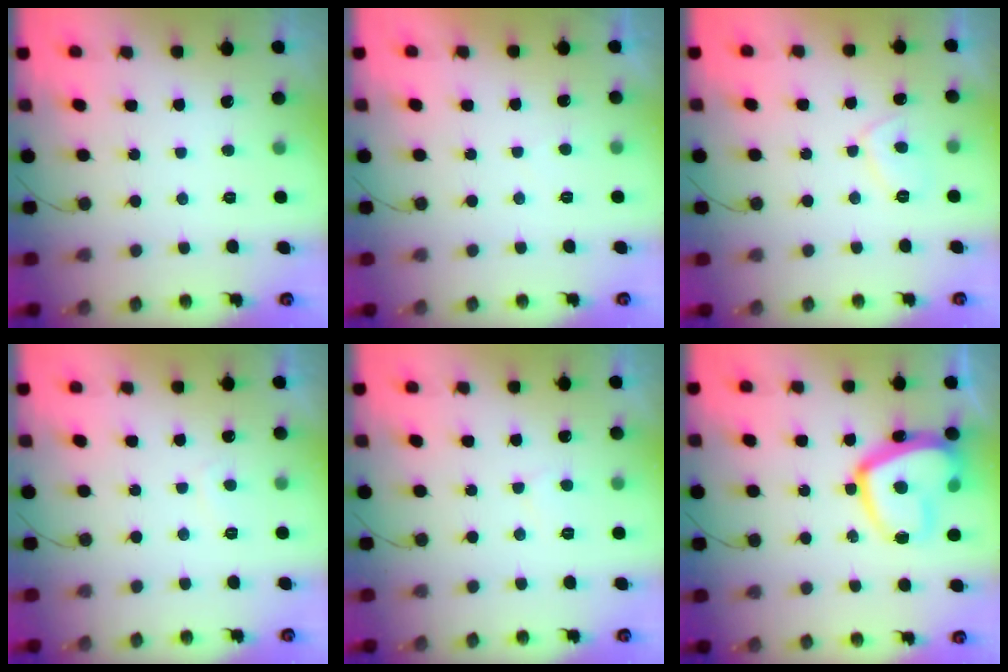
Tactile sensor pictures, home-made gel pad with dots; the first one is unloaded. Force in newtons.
{"total": 0.0}
{"total": 4.3, "press": 4.2, "slide": 0.7}
{"total": 0.6, "press": 0.3, "slide": 0.5}
{"total": 2.9, "press": 2.9, "slide": 0.3}
{"total": 18.4, "press": 18.3, "slide": 2.0}